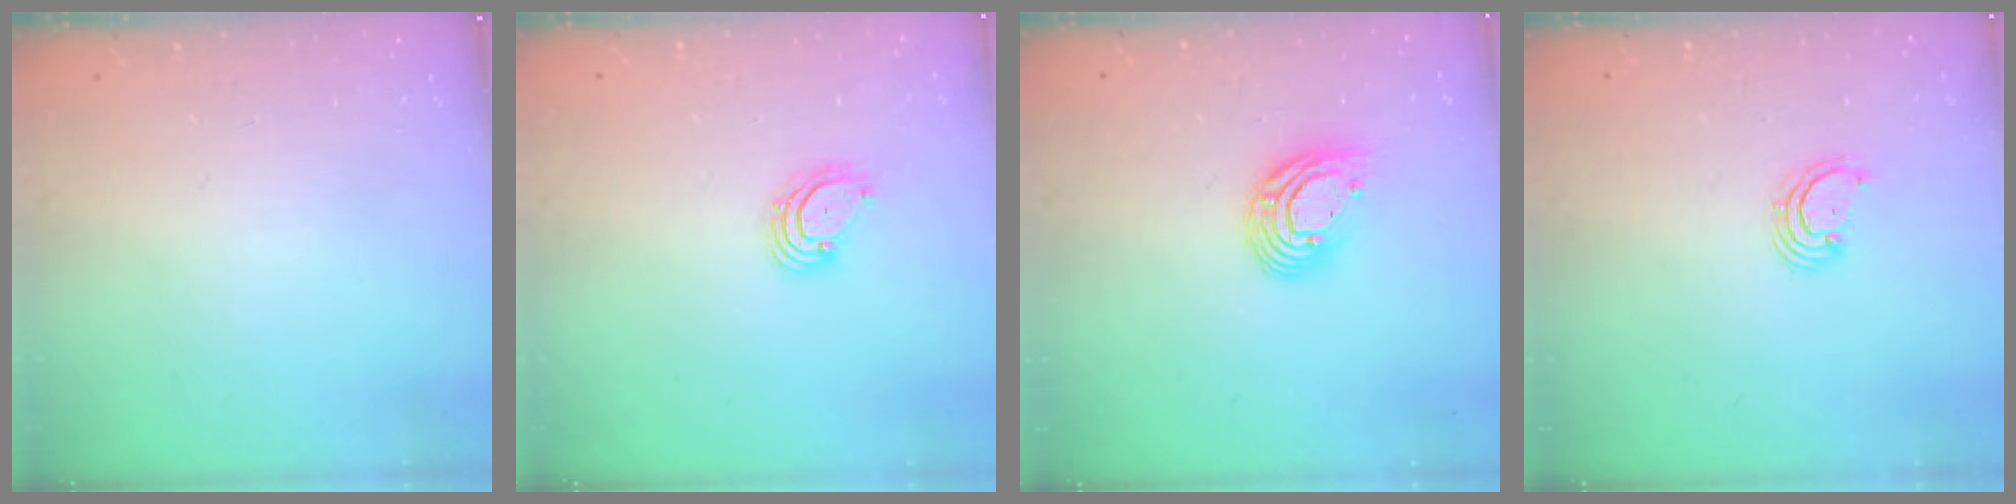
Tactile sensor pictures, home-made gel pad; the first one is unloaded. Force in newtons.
{"total": 3.2, "press": 3.2, "slide": 0.3}
{"total": 12.1, "press": 12.0, "slide": 1.2}
{"total": 2.3, "press": 2.3, "slide": 0.1}